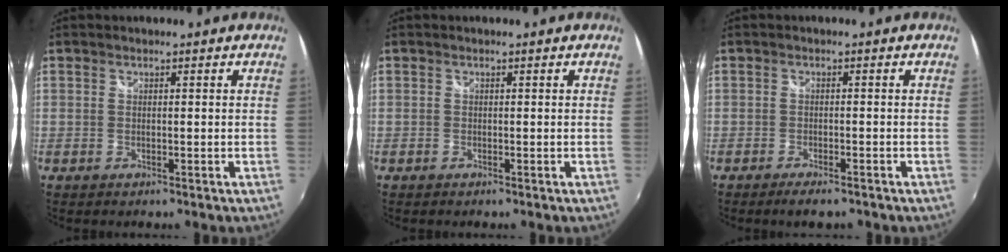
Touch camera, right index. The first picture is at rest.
{"total": 0.0}
{"total": 3.7, "force": [-2.9, 1.0, 2.1], "torque": [-0.049, -0.009, -0.050]}